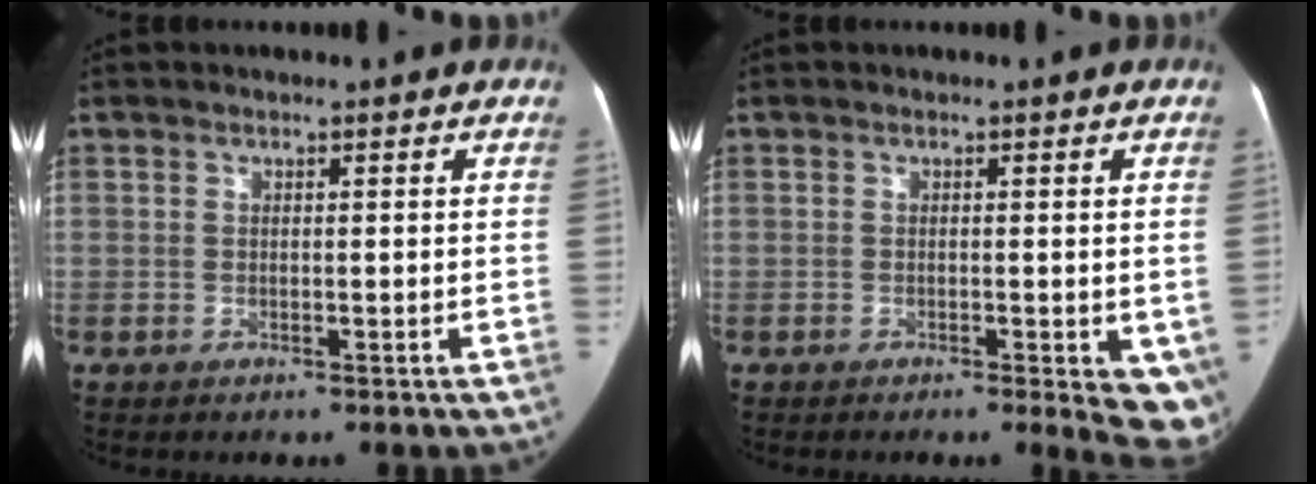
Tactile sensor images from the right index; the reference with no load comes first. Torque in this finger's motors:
{"motor_torque": [1.61, -0.52, 0.26, 0.06]}